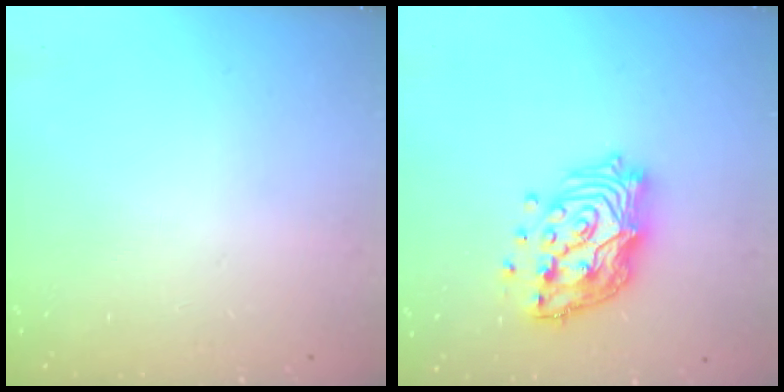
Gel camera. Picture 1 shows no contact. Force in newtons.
{"total": 17.4, "press": 17.1, "slide": 3.2}